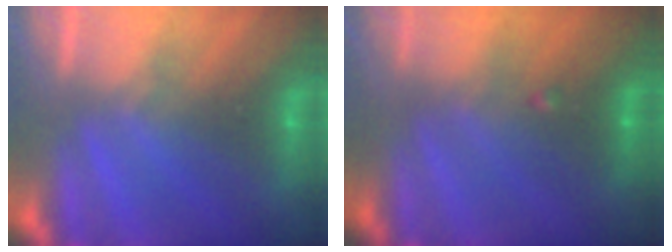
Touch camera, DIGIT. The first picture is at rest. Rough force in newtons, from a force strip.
{"total": 1.9}